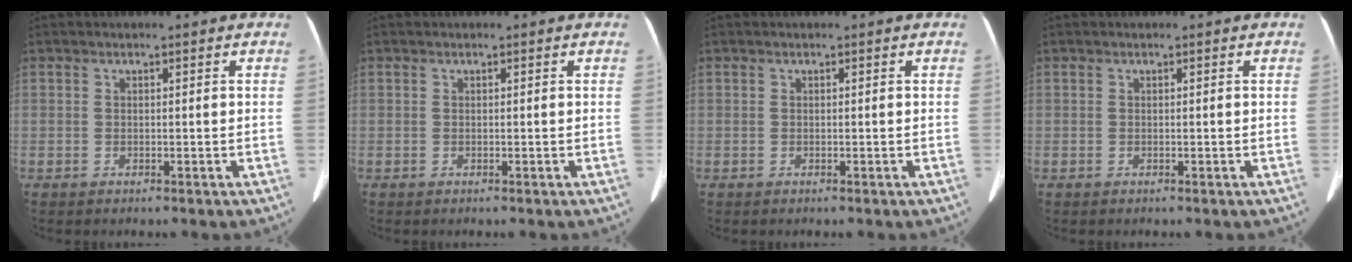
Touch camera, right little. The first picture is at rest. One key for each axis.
{"total": 0.0}
{"total": 0.0}
{"total": 0.0}